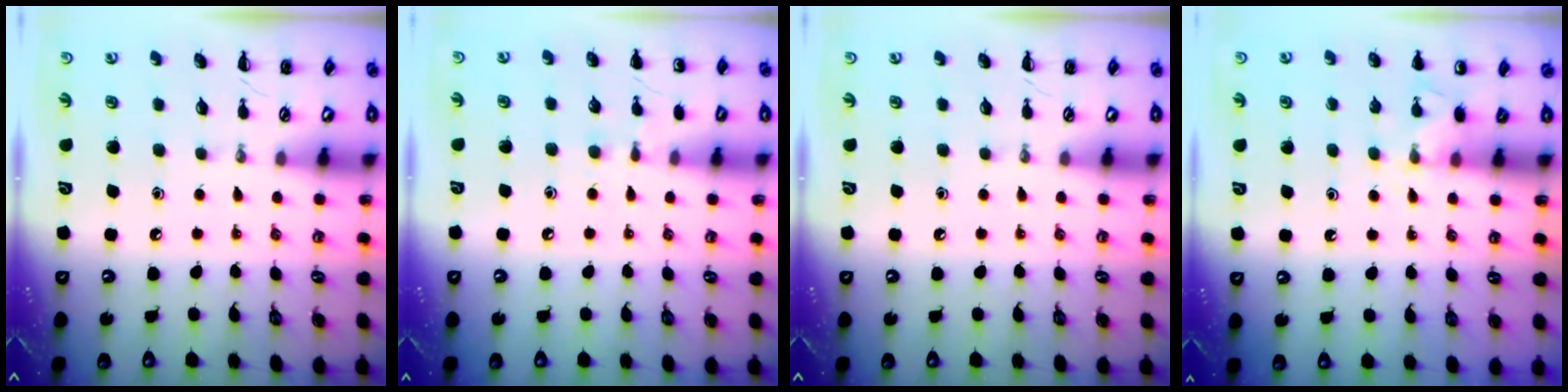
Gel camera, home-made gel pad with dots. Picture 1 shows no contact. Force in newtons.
{"total": 5.5, "press": 5.2, "slide": 1.8}
{"total": 0.0}
{"total": 6.1, "press": 5.9, "slide": 1.6}